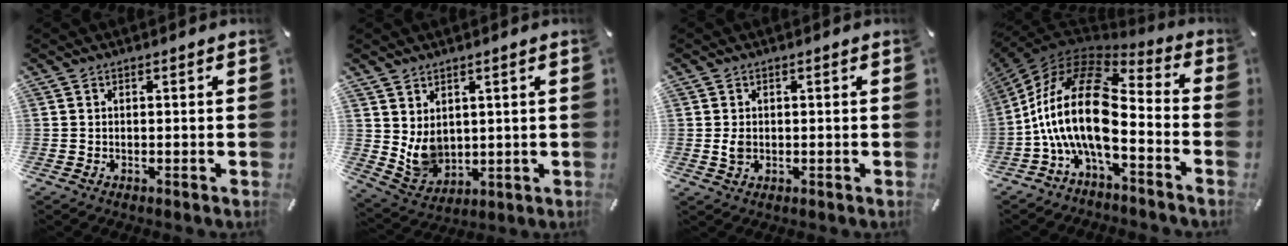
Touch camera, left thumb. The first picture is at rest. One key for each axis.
{"total": 7.1, "fx": 2.9, "fy": 5.9, "fz": 2.7, "tx": -0.075, "ty": -0.029, "tz": 0.056}
{"total": 2.1, "fx": 0.2, "fy": 1.6, "fz": 1.4, "tx": -0.035, "ty": 0.000, "tz": 0.001}
{"total": 22.6, "fx": -3.6, "fy": 11.9, "fz": 18.8, "tx": -0.415, "ty": 0.014, "tz": -0.065}